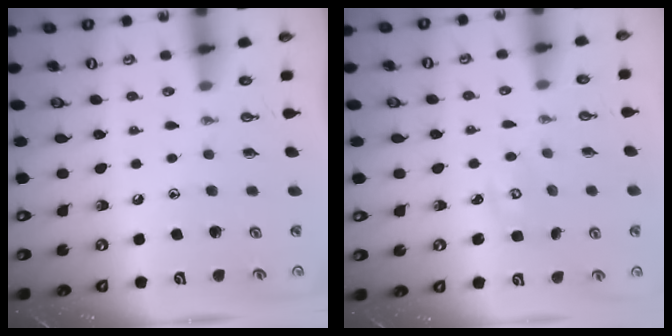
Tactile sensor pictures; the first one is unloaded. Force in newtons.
{"total": 3.1, "press": 3.0, "slide": 0.4}